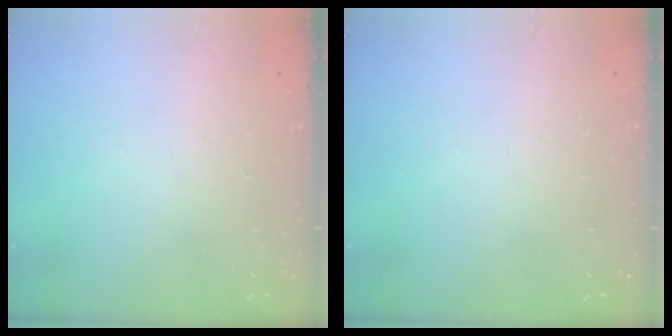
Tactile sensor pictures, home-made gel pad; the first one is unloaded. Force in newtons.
{"total": 0.0}